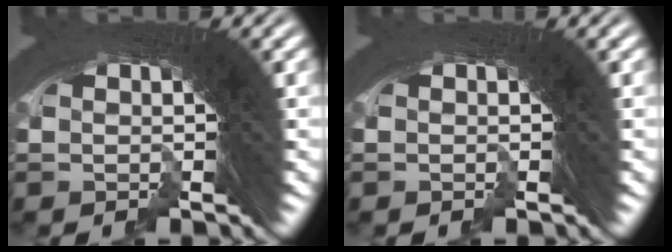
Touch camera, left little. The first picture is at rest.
{"total": 0.0}